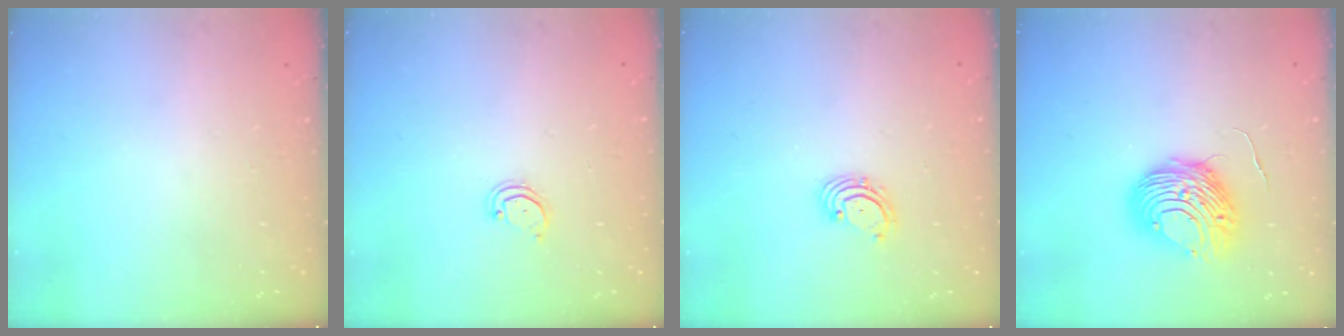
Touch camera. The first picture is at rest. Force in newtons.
{"total": 2.5, "press": 2.5, "slide": 0.2}
{"total": 1.8, "press": 1.7, "slide": 0.7}
{"total": 9.7, "press": 9.6, "slide": 1.1}